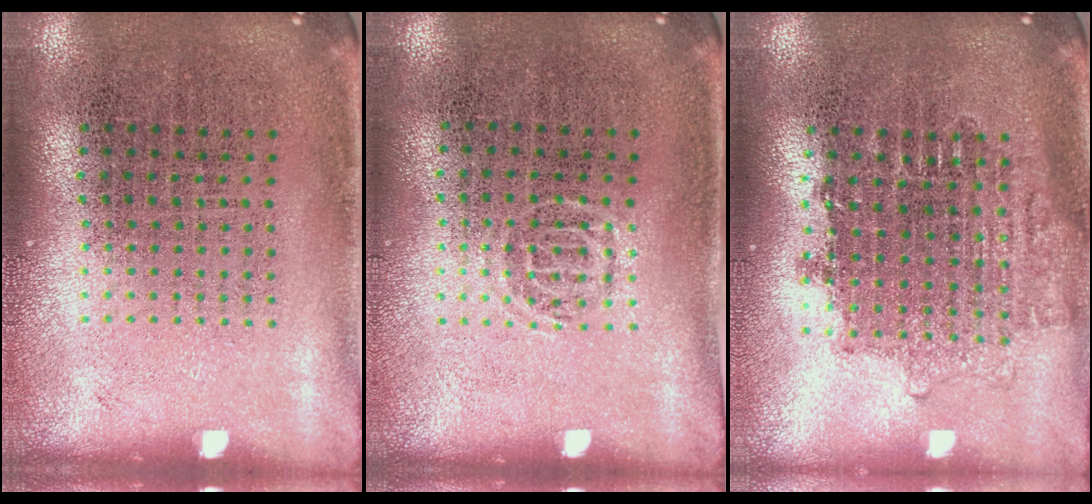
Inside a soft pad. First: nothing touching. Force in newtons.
{"total": 0.6, "press": 0.5, "slide": 0.4}
{"total": 1.6, "press": 1.3, "slide": 0.9}